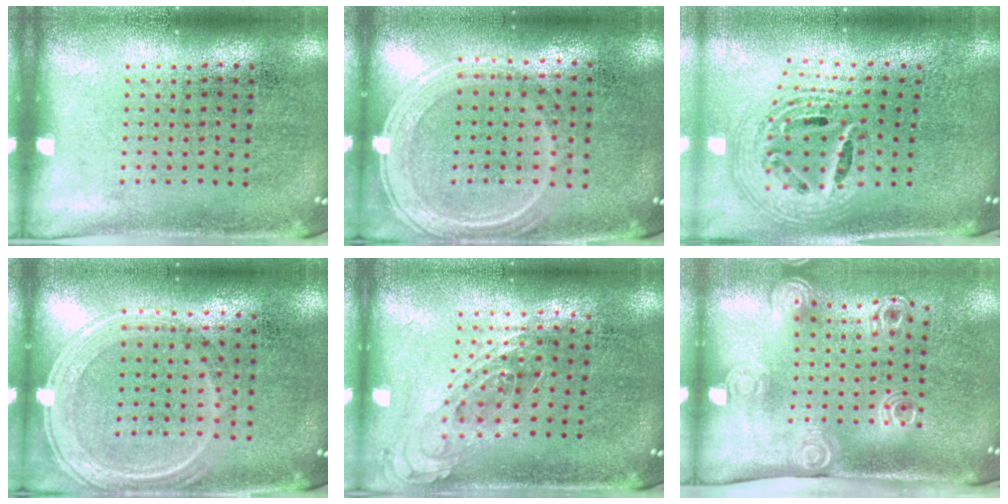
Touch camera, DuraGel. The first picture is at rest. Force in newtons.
{"total": 1.2, "press": 1.2, "slide": 0.3}
{"total": 2.5, "press": 1.8, "slide": 1.7}
{"total": 1.2, "press": 1.2, "slide": 0.3}
{"total": 0.7, "press": 0.7, "slide": 0.3}
{"total": 2.1, "press": 1.5, "slide": 1.5}